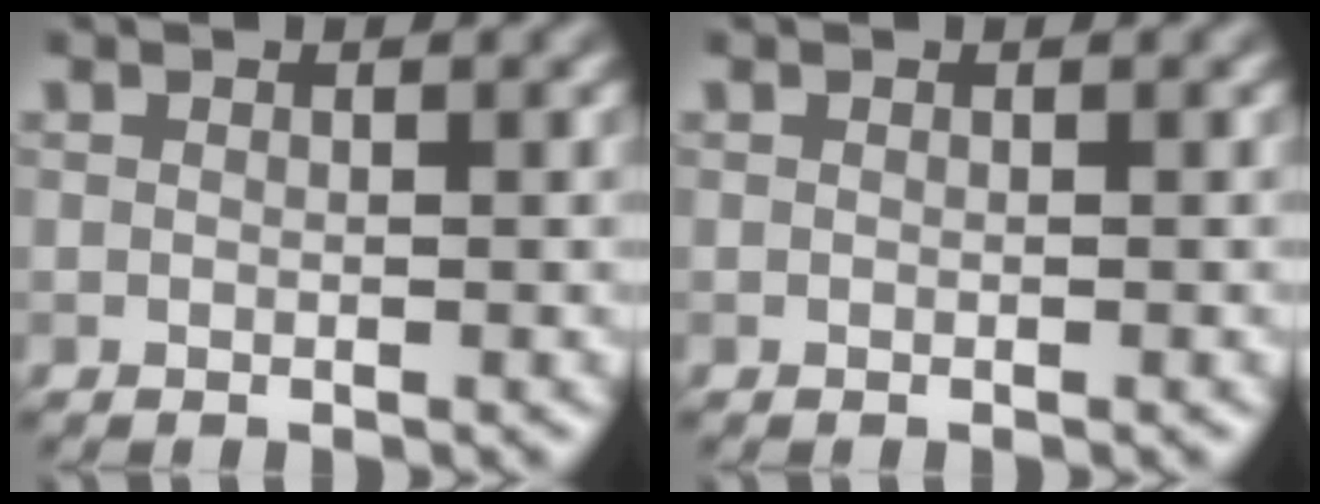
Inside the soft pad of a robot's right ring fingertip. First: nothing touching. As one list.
[{"total": 0.0}]